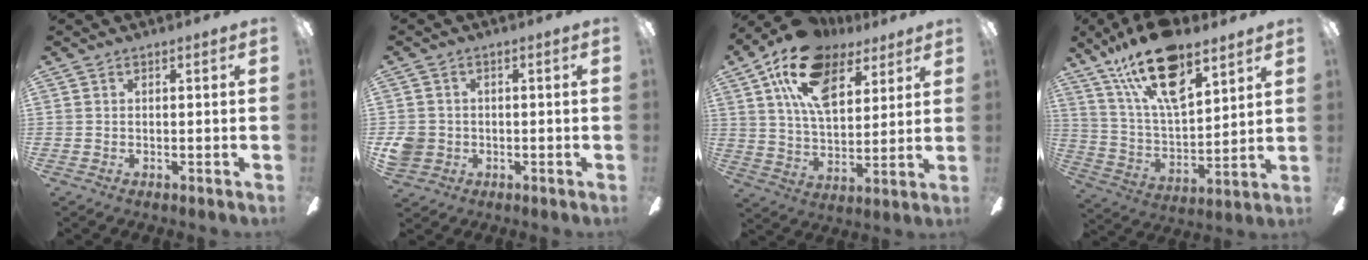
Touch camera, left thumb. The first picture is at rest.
{"total": 4.7, "force": [-0.7, 4.4, 1.5], "torque": [-0.036, 0.007, -0.014]}
{"total": 18.2, "force": [10.7, 9.7, 11.0], "torque": [-0.206, -0.033, 0.194]}
{"total": 20.8, "force": [13.8, 8.5, 13.0], "torque": [-0.245, -0.067, 0.241]}